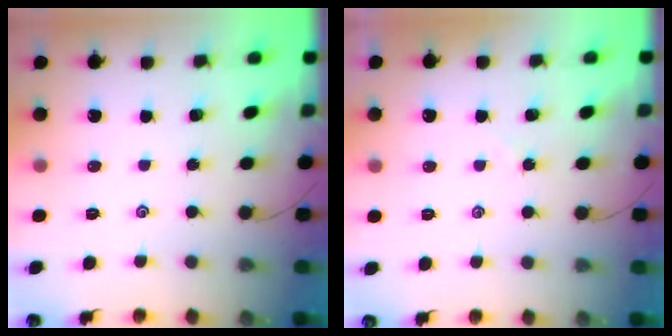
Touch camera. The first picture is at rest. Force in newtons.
{"total": 2.7, "press": 2.7, "slide": 0.4}